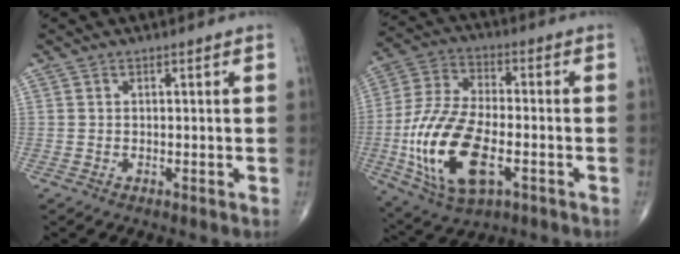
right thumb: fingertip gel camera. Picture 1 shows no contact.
{"total": 19.3, "force": [-5.1, 9.4, 16.0], "torque": [-0.327, 0.011, -0.087]}